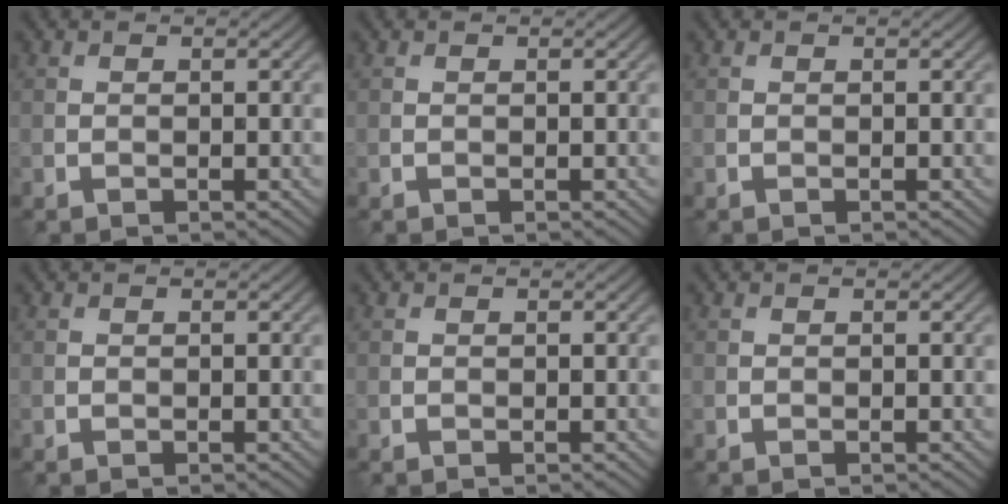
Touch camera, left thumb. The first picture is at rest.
{"total": 0.0}
{"total": 0.0}
{"total": 0.0}
{"total": 0.0}
{"total": 0.0}